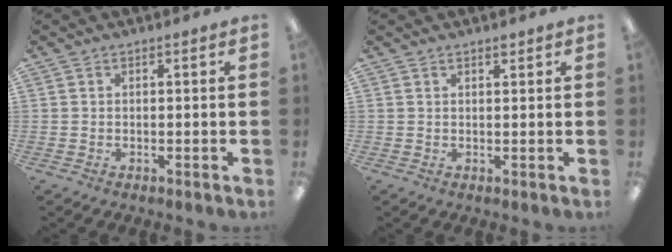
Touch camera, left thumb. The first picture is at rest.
{"total": 1.0, "force": [0.9, 0.2, 0.4], "torque": [-0.009, 0.000, 0.017]}